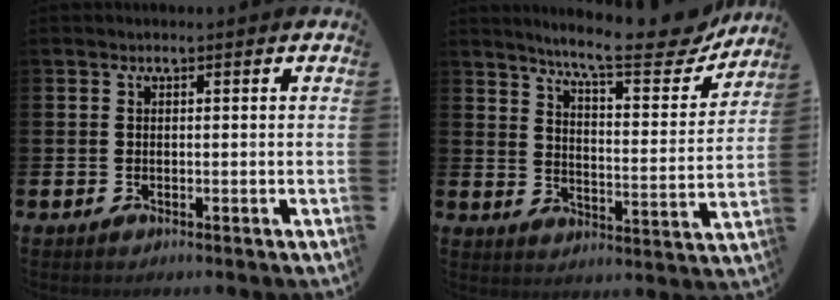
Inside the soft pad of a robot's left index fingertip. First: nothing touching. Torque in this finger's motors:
{"motor_torque": [0.70, -0.89, 0.43, 0.15]}